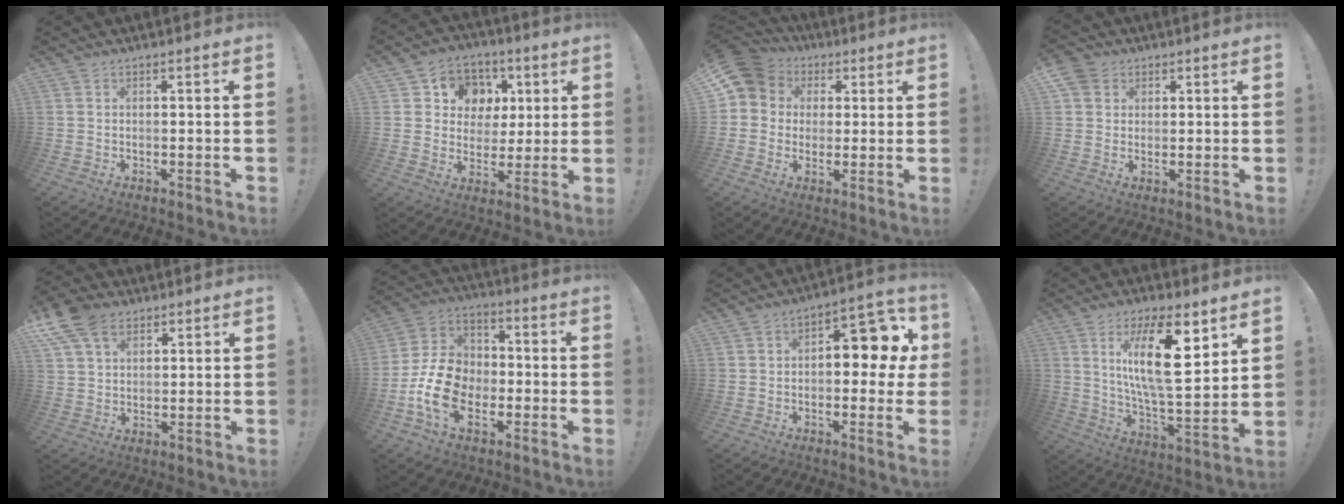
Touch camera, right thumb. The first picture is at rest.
{"total": 9.8, "force": [2.5, 9.2, 1.8], "torque": [-0.018, -0.013, 0.060]}
{"total": 9.8, "force": [2.7, 8.9, 3.1], "torque": [-0.049, -0.012, 0.058]}
{"total": 6.0, "force": [2.7, 5.1, 1.6], "torque": [-0.030, -0.009, 0.056]}
{"total": 11.1, "force": [6.5, 6.9, 5.7], "torque": [-0.105, -0.023, 0.127]}
{"total": 16.2, "force": [-5.3, 11.8, 9.8], "torque": [-0.182, 0.037, -0.085]}
{"total": 10.8, "force": [1.6, 6.4, 8.6], "torque": [-0.094, -0.008, 0.024]}
{"total": 19.1, "force": [8.1, 5.0, 16.5], "torque": [-0.298, -0.047, 0.122]}